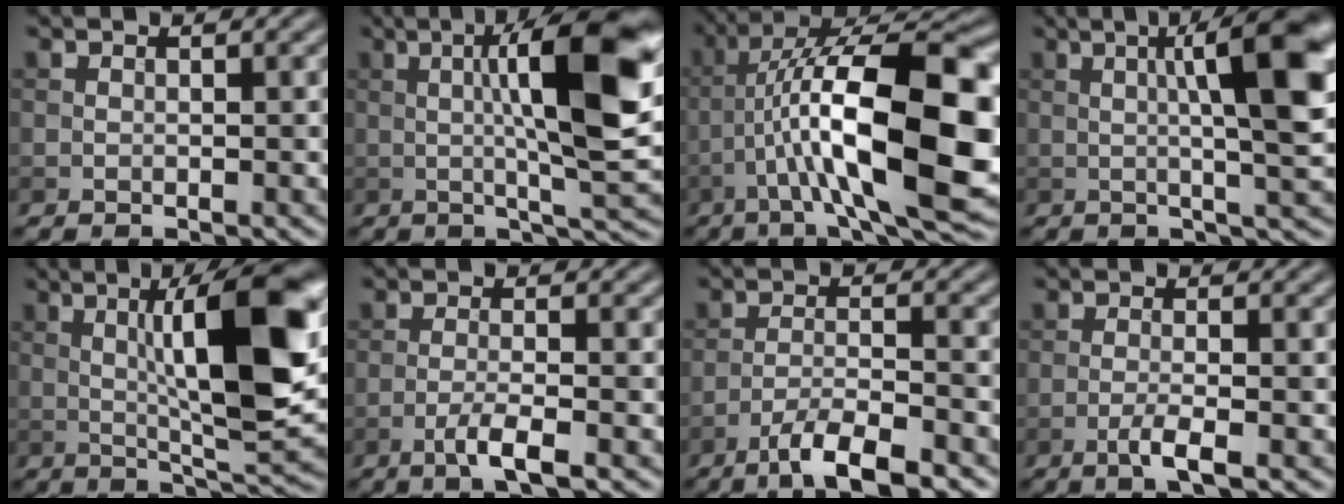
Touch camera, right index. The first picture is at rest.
{"total": 11.7, "force": [1.7, 2.4, 11.3], "torque": [-0.163, 0.009, 0.026]}
{"total": 15.5, "force": [-2.3, 4.8, 14.6], "torque": [-0.236, 0.026, -0.037]}
{"total": 9.4, "force": [1.6, 1.8, 9.1], "torque": [-0.116, 0.017, 0.021]}
{"total": 11.6, "force": [1.9, 2.6, 11.1], "torque": [-0.159, 0.006, 0.030]}
{"total": 3.1, "force": [-1.5, 0.5, 2.7], "torque": [-0.046, 0.007, -0.036]}
{"total": 5.8, "force": [-4.1, 1.1, 4.0], "torque": [-0.069, 0.001, -0.074]}
{"total": 2.7, "force": [-1.2, 0.5, 2.4], "torque": [-0.041, 0.005, -0.028]}